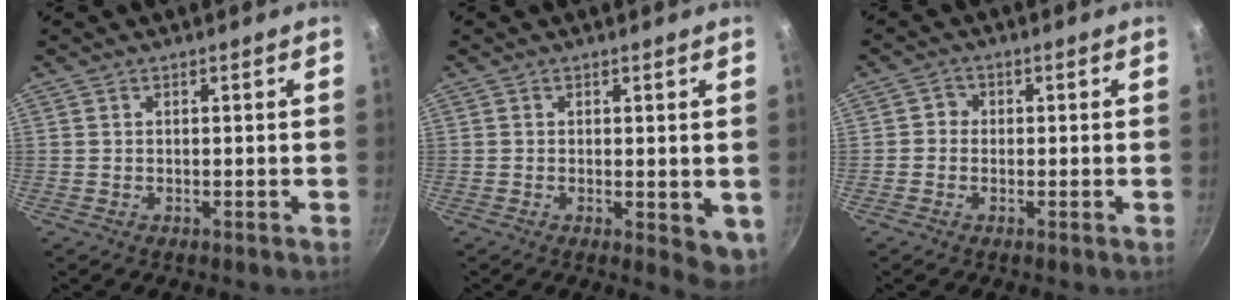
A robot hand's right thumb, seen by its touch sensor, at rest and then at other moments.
{"total": 5.1, "force": [-0.2, 2.6, 4.4], "torque": [-0.053, -0.012, -0.001]}
{"total": 2.0, "force": [-0.4, 1.9, 0.5], "torque": [0.008, 0.005, -0.013]}